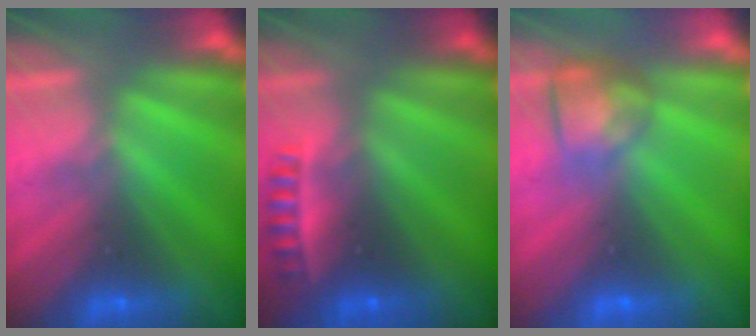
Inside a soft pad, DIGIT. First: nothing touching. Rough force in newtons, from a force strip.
{"total": 2.4}
{"total": 2.9}